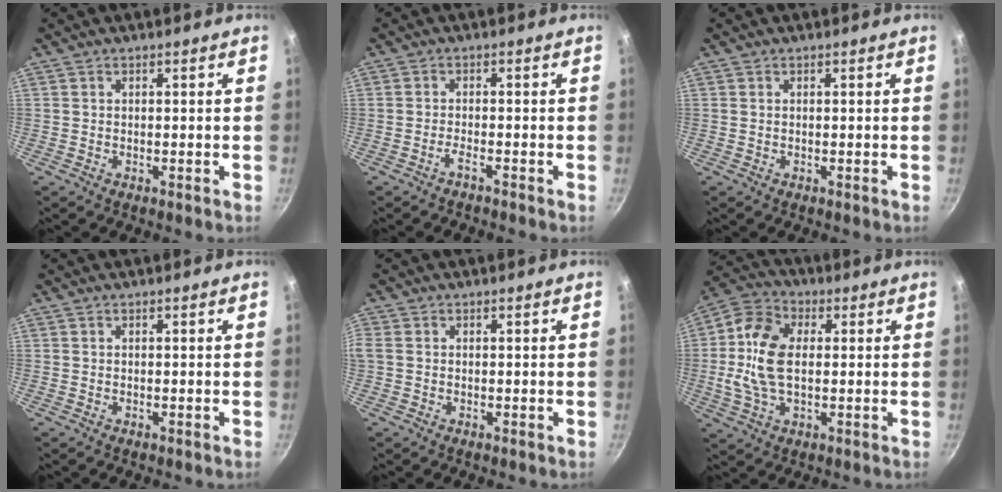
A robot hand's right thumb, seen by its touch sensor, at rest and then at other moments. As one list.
[{"total": 1.4, "force": [-1.2, 0.0, 0.6], "torque": [-0.020, 0.013, -0.024]}, {"total": 0.0}, {"total": 0.0}, {"total": 1.7, "force": [0.1, 1.3, 1.1], "torque": [-0.026, 0.002, 0.002]}, {"total": 13.2, "force": [0.5, 8.0, 10.5], "torque": [-0.195, 0.019, -0.006]}]